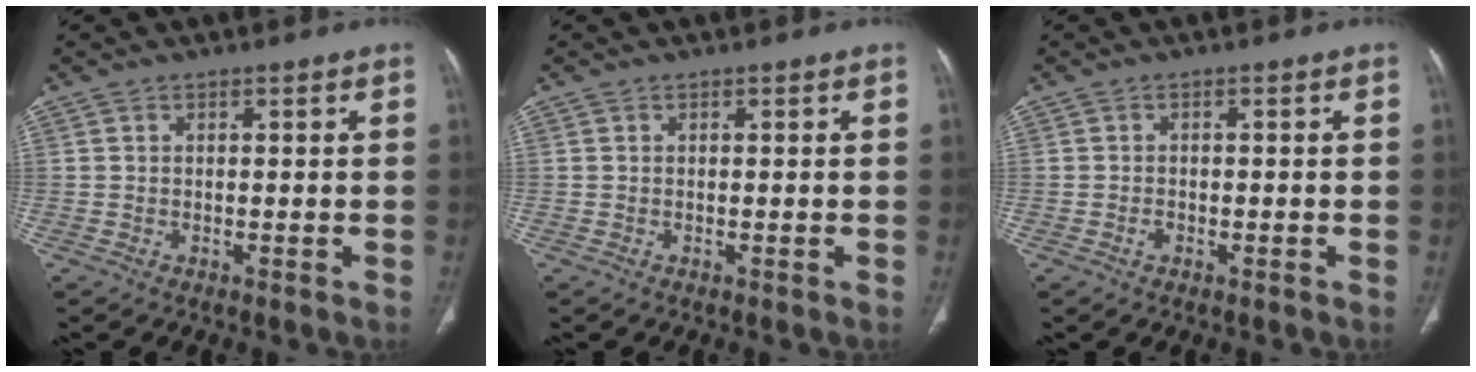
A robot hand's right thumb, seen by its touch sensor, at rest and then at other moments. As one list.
[{"total": 0.0}, {"total": 1.0, "force": [-0.6, 0.6, 0.6], "torque": [-0.011, 0.004, -0.010]}]